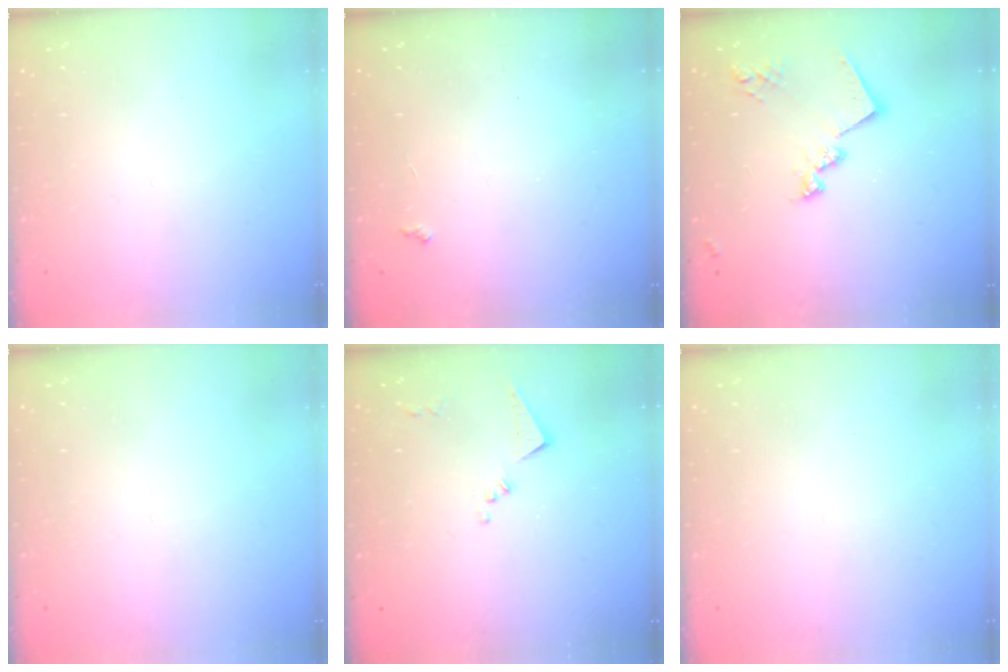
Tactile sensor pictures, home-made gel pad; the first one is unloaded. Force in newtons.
{"total": 2.9, "press": 2.8, "slide": 0.5}
{"total": 14.3, "press": 14.3, "slide": 1.1}
{"total": 0.0}
{"total": 8.5, "press": 8.5, "slide": 0.4}
{"total": 0.0}